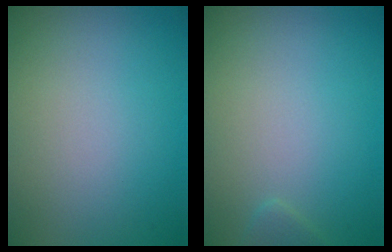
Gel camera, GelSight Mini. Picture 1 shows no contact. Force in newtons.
{"total": 0.7, "press": 0.7, "slide": 0.0}